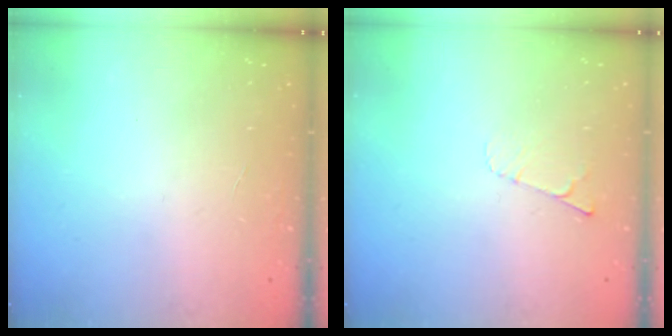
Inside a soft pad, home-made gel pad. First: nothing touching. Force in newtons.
{"total": 3.2, "press": 3.2, "slide": 0.4}